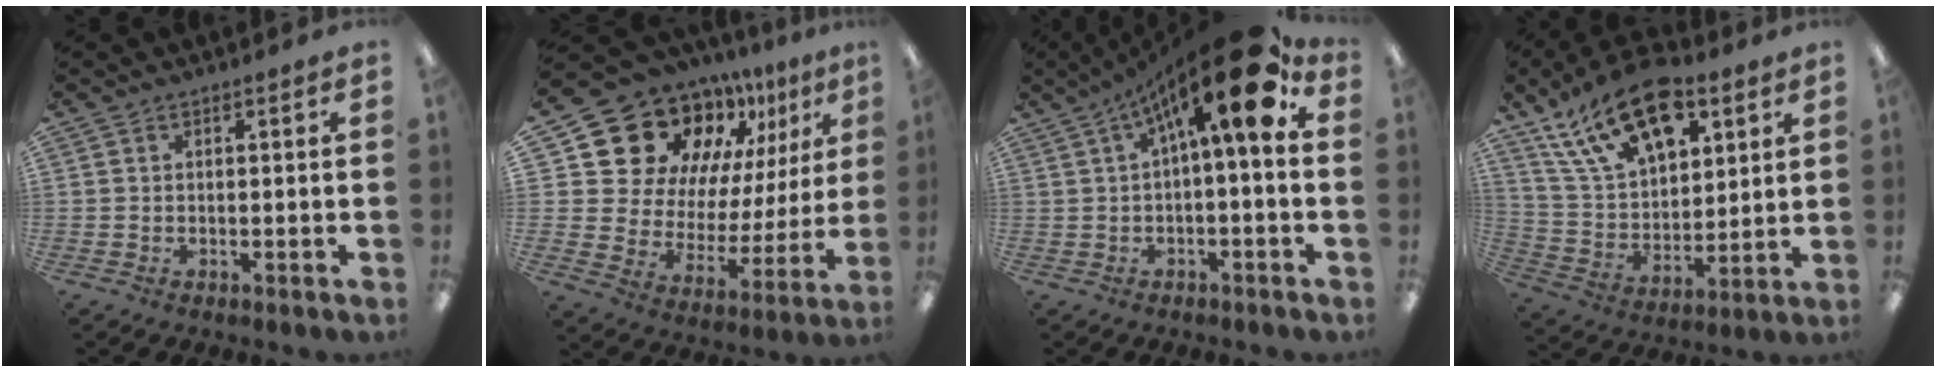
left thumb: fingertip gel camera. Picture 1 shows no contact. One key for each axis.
{"total": 19.5, "fx": 14.4, "fy": 11.2, "fz": 6.8, "tx": -0.135, "ty": -0.104, "tz": 0.274}
{"total": 19.6, "fx": 7.9, "fy": 5.7, "fz": 17.1, "tx": -0.250, "ty": -0.045, "tz": 0.123}
{"total": 20.5, "fx": 12.2, "fy": 11.1, "fz": 12.1, "tx": -0.208, "ty": -0.056, "tz": 0.218}